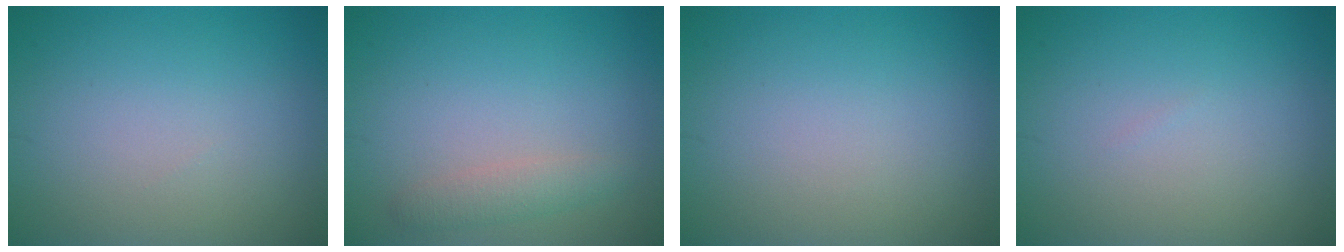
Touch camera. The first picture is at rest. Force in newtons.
{"total": 1.7, "press": 1.7, "slide": 0.0}
{"total": 0.0}
{"total": 0.0}